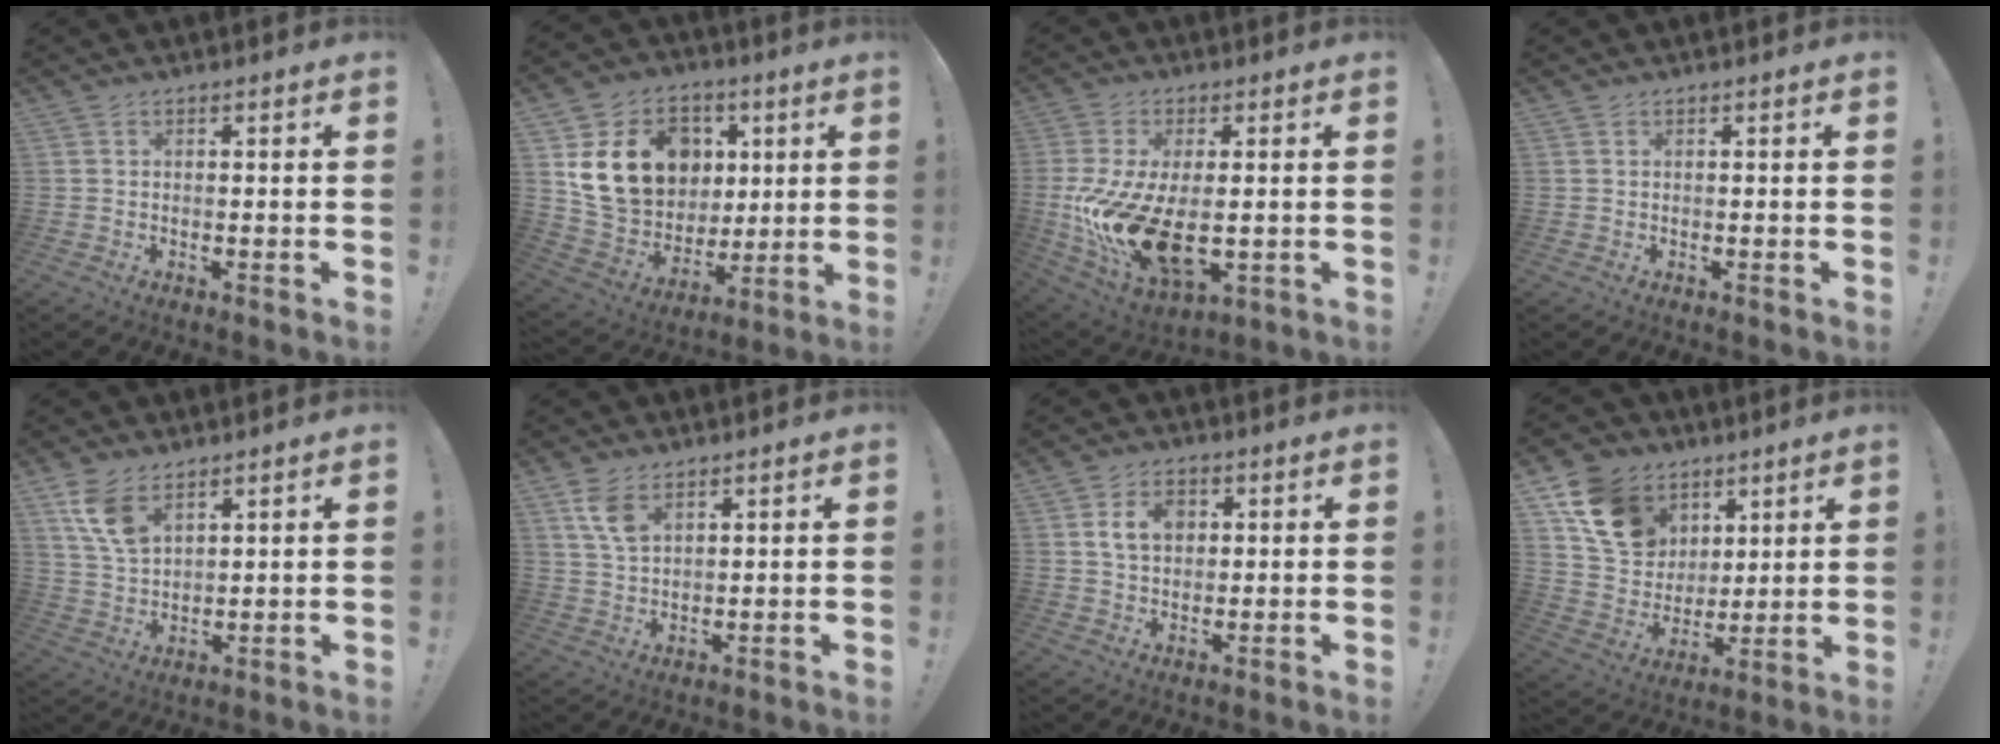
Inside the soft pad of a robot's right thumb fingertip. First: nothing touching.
{"total": 19.8, "force": [6.5, 16.1, 9.5], "torque": [-0.147, -0.011, 0.153]}
{"total": 18.7, "force": [-1.7, 9.6, 16.0], "torque": [-0.305, -0.014, -0.019]}
{"total": 0.0}
{"total": 8.8, "force": [5.4, 4.5, 5.2], "torque": [-0.091, -0.022, 0.105]}
{"total": 6.3, "force": [3.5, 3.3, 4.1], "torque": [-0.071, -0.014, 0.067]}
{"total": 7.8, "force": [2.1, 5.9, 4.6], "torque": [-0.071, 0.006, 0.040]}
{"total": 15.3, "force": [7.7, 11.9, 5.9], "torque": [-0.089, -0.037, 0.155]}